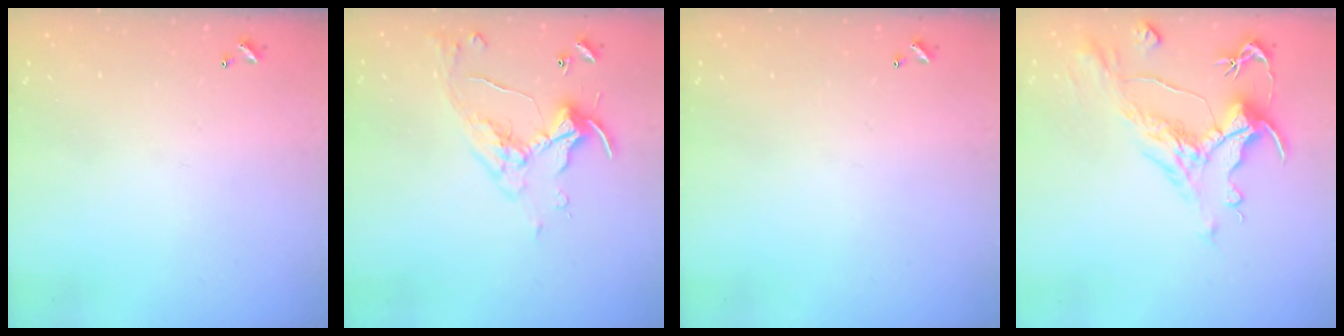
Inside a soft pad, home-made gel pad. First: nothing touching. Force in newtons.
{"total": 7.3, "press": 7.2, "slide": 1.4}
{"total": 0.0}
{"total": 2.6, "press": 2.1, "slide": 1.6}